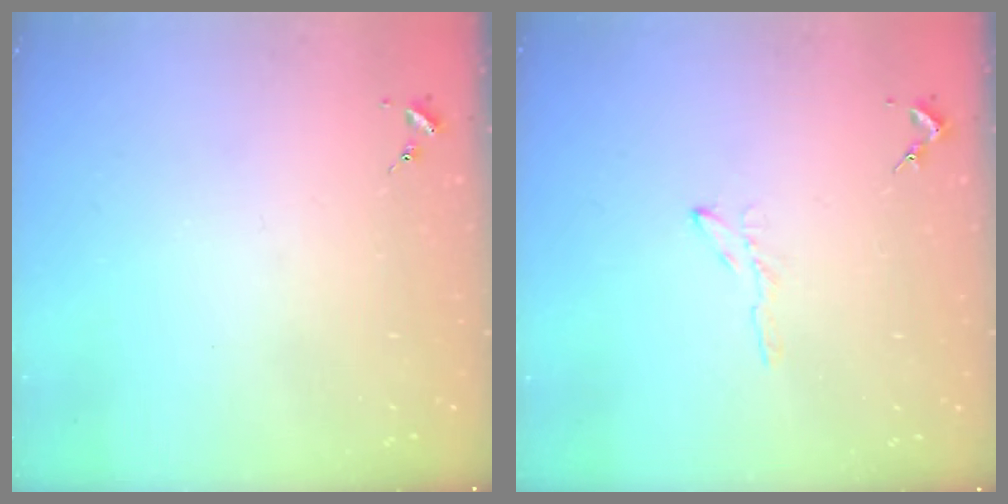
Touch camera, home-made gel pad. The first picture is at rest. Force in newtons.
{"total": 5.7, "press": 5.6, "slide": 0.6}